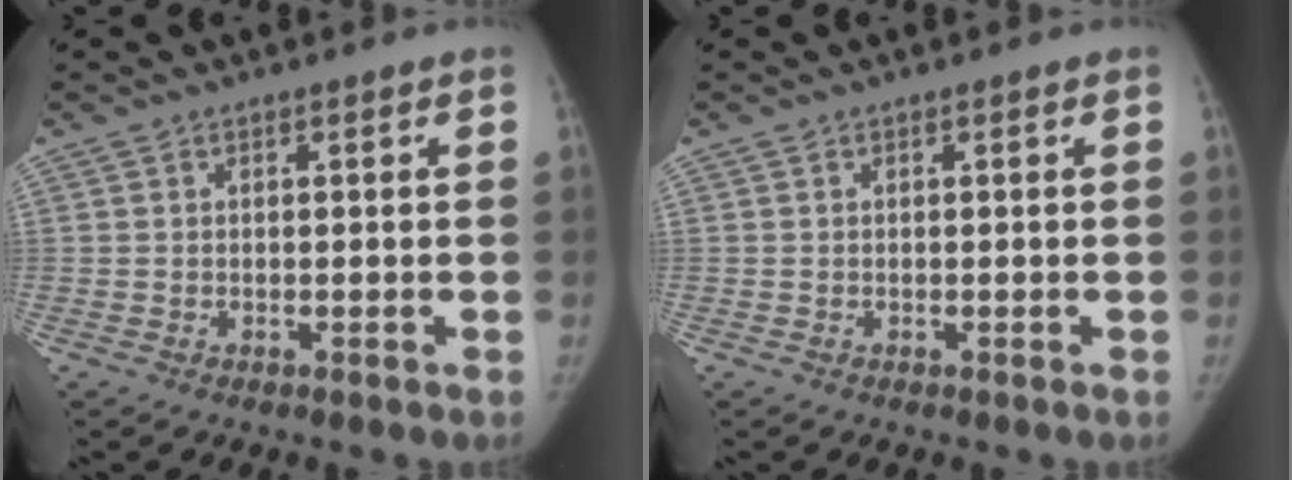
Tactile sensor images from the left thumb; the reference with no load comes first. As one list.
[{"total": 0.0}]